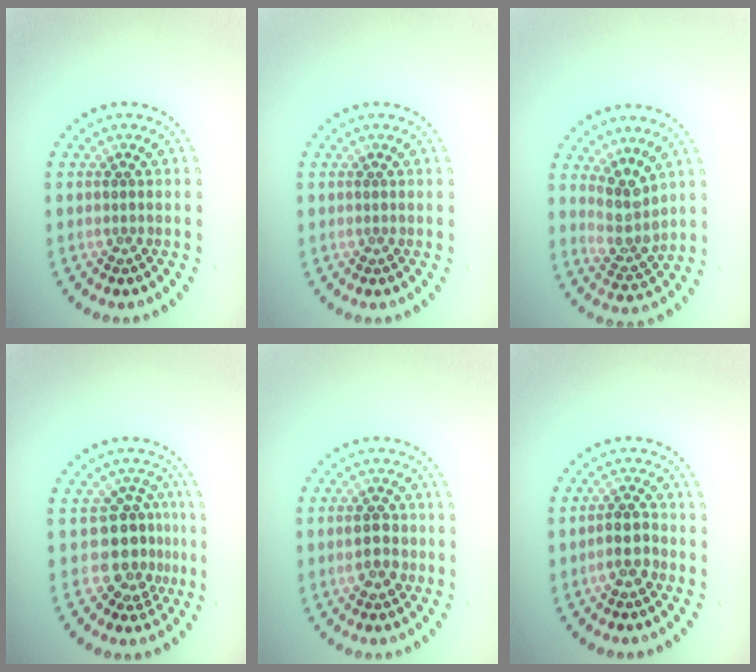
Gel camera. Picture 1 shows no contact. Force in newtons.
{"total": 0.0}
{"total": 3.5, "press": 2.7, "slide": 2.2}
{"total": 3.8, "press": 3.0, "slide": 2.4}
{"total": 2.6, "press": 2.6, "slide": 0.3}
{"total": 2.3, "press": 2.1, "slide": 1.0}